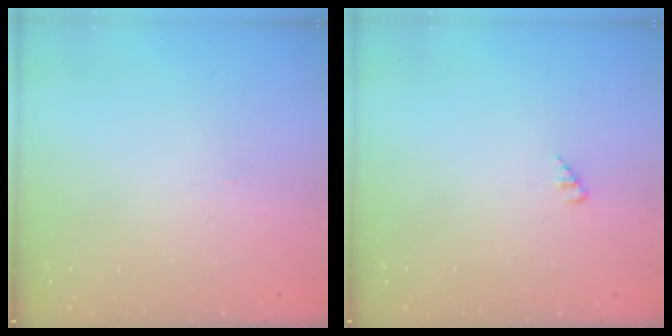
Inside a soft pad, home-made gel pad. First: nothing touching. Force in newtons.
{"total": 2.1, "press": 2.1, "slide": 0.3}